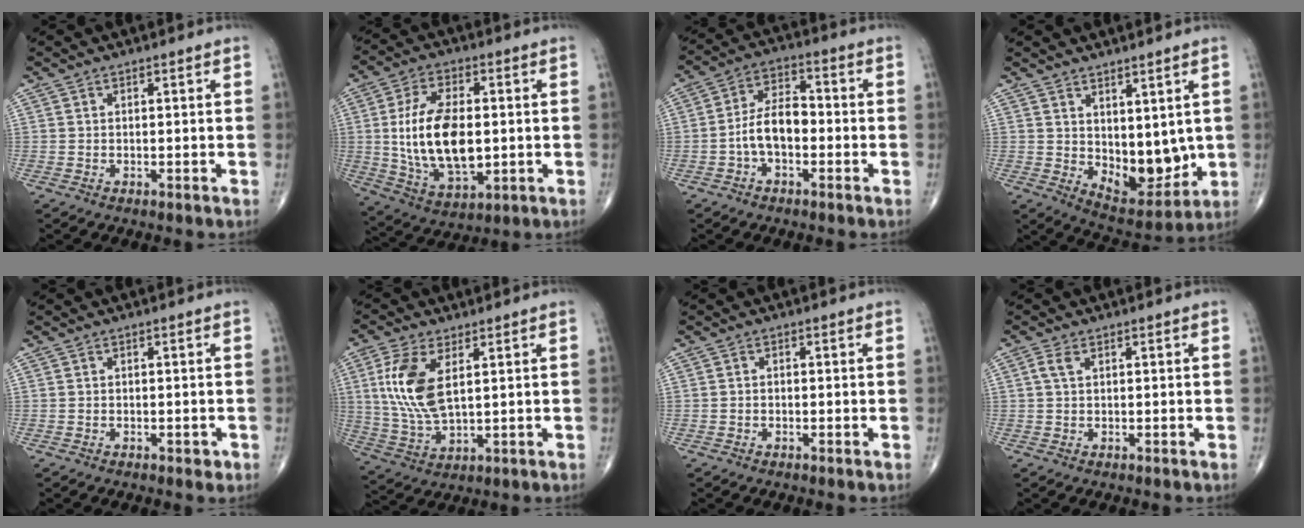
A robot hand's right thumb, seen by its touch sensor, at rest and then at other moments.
{"total": 17.3, "force": [0.2, 9.1, 14.7], "torque": [-0.268, -0.009, 0.014]}
{"total": 8.2, "force": [-1.9, 4.6, 6.4], "torque": [-0.108, 0.035, -0.043]}
{"total": 10.4, "force": [1.5, 5.9, 8.5], "torque": [-0.084, -0.034, 0.045]}
{"total": 1.1, "force": [-0.5, 0.7, 0.7], "torque": [-0.005, 0.001, -0.007]}
{"total": 11.8, "force": [3.1, 5.5, 10.0], "torque": [-0.218, -0.009, 0.069]}
{"total": 0.6, "force": [-0.3, 0.4, 0.3], "torque": [-0.001, 0.003, -0.008]}
{"total": 1.8, "force": [0.6, 0.9, 1.4], "torque": [-0.039, 0.011, 0.014]}